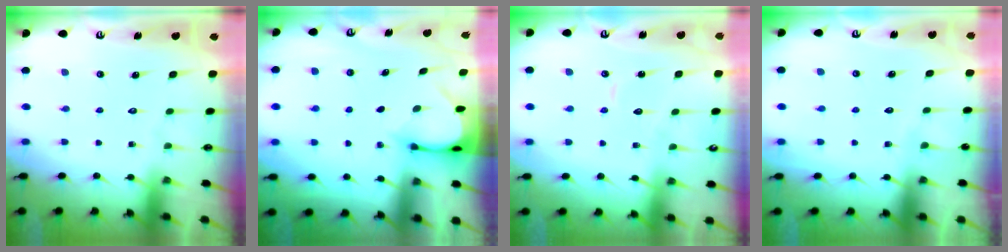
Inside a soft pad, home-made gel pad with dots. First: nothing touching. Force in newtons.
{"total": 3.2, "press": 3.2, "slide": 0.3}
{"total": 6.8, "press": 6.8, "slide": 0.4}
{"total": 4.7, "press": 4.6, "slide": 0.5}